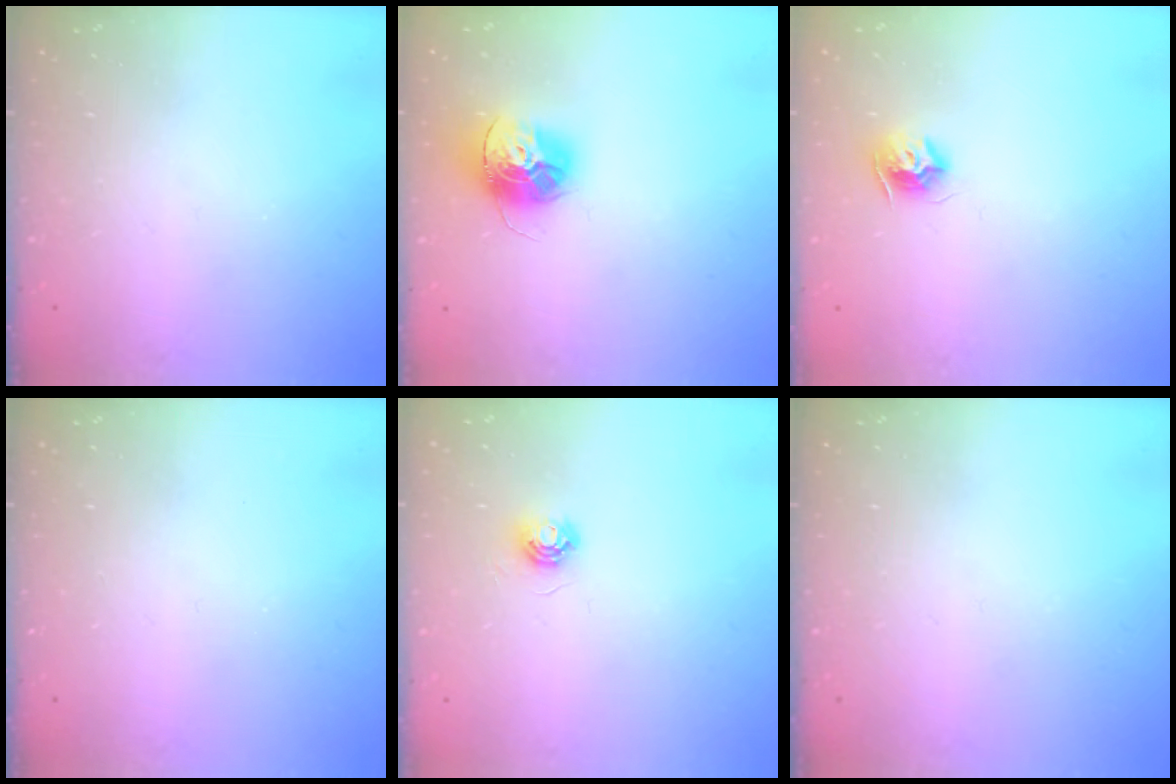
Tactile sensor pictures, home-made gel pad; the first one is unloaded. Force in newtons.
{"total": 13.7, "press": 13.7, "slide": 1.2}
{"total": 8.1, "press": 8.1, "slide": 0.2}
{"total": 0.0}
{"total": 5.0, "press": 4.9, "slide": 0.4}
{"total": 0.0}